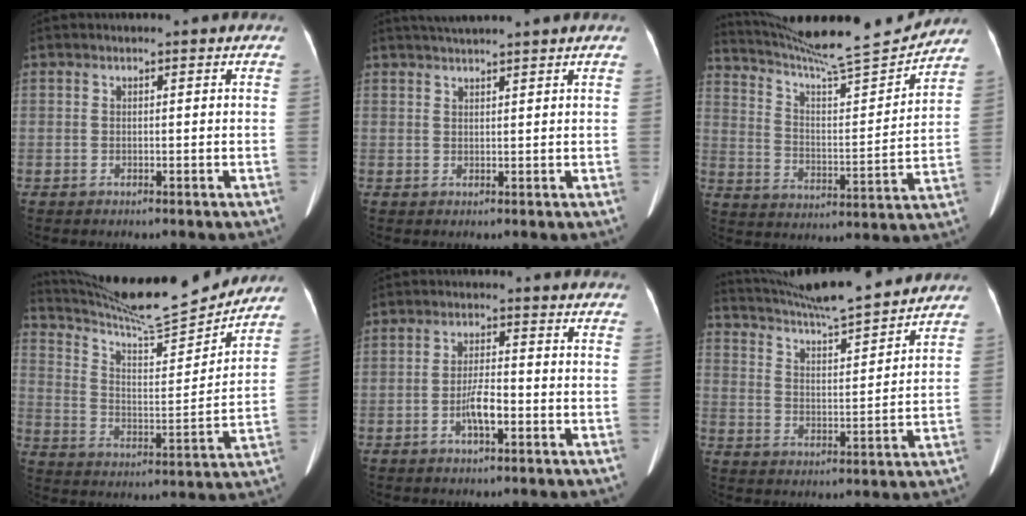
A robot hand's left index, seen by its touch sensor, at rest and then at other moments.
{"total": 5.4, "force": [4.8, -1.0, 2.2], "torque": [-0.033, 0.026, 0.072]}
{"total": 18.9, "force": [17.9, -0.3, 6.2], "torque": [-0.115, -0.031, 0.271]}
{"total": 19.3, "force": [18.3, 0.5, 6.1], "torque": [-0.114, -0.029, 0.278]}
{"total": 4.0, "force": [-1.6, 0.8, 3.5], "torque": [-0.067, 0.001, -0.032]}
{"total": 18.1, "force": [16.6, 0.6, 7.1], "torque": [-0.127, 0.011, 0.256]}